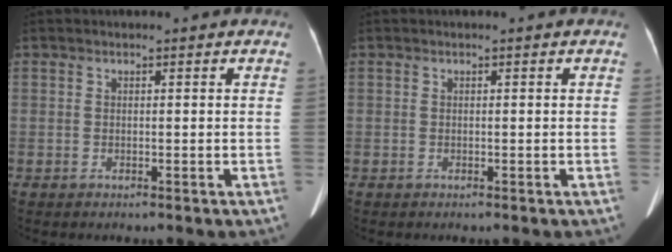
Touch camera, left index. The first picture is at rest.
{"total": 0.0}